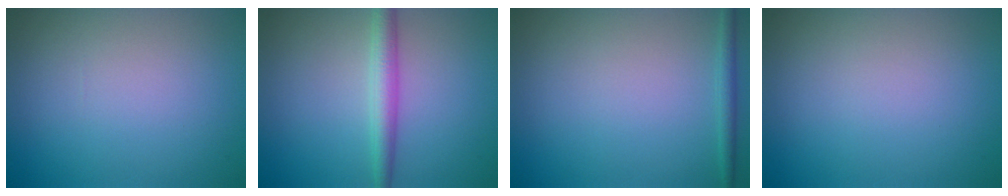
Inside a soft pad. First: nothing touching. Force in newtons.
{"total": 2.9, "press": 2.9, "slide": 0.1}
{"total": 1.3, "press": 1.3, "slide": 0.1}
{"total": 0.0}